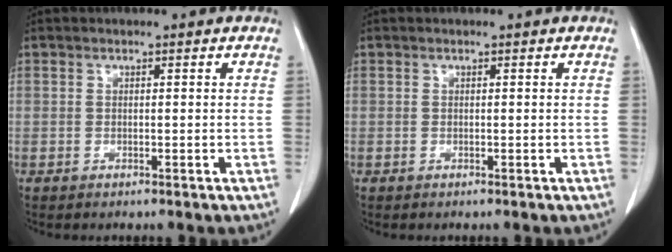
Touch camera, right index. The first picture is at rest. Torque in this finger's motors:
{"motor_torque": [0.00, 0.00, 0.00, 0.00]}